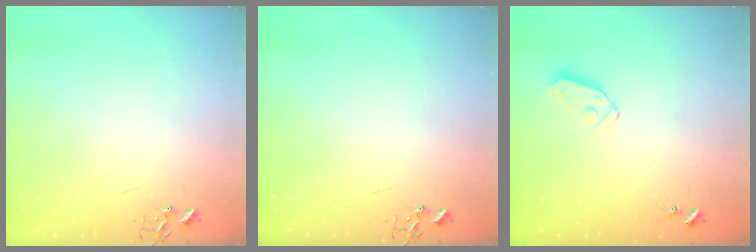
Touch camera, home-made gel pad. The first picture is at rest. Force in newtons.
{"total": 0.0}
{"total": 6.5, "press": 6.5, "slide": 0.4}